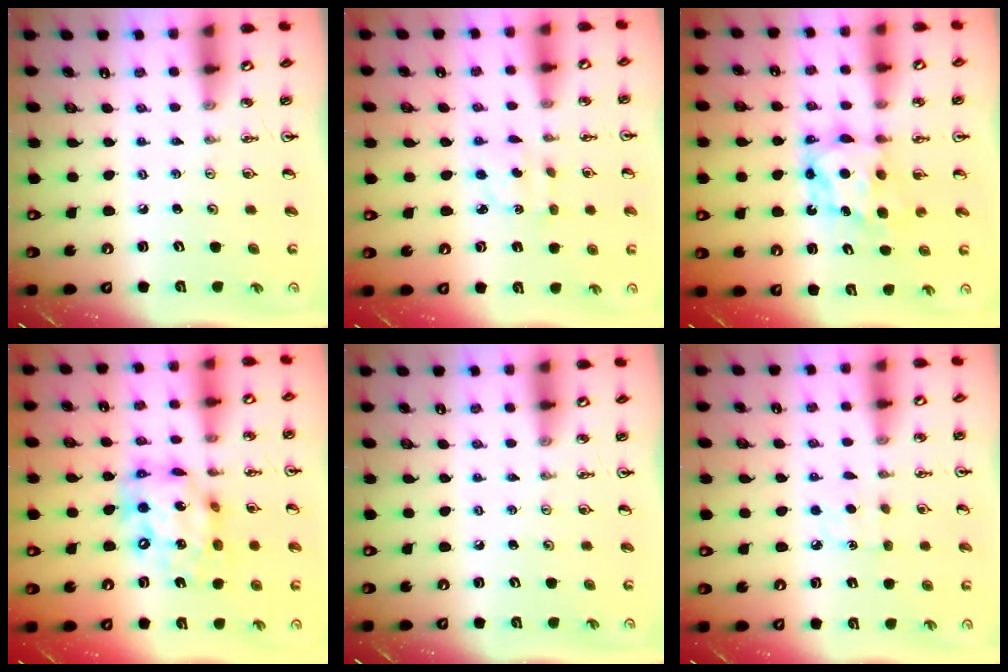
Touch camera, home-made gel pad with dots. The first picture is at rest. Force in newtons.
{"total": 2.7, "press": 2.7, "slide": 0.5}
{"total": 6.9, "press": 6.8, "slide": 0.4}
{"total": 15.1, "press": 15.0, "slide": 1.6}
{"total": 0.0}
{"total": 5.0, "press": 4.9, "slide": 0.6}